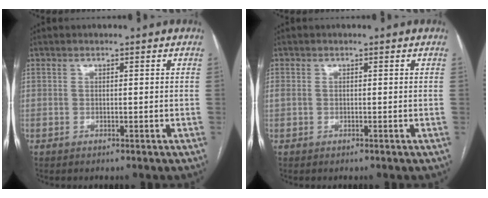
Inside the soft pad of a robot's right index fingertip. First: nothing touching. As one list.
[{"total": 0.8, "force": [0.1, 0.6, 0.4], "torque": [-0.014, 0.012, 0.006]}]